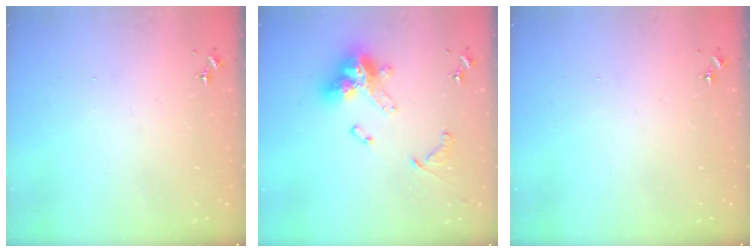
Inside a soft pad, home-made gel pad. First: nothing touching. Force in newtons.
{"total": 16.6, "press": 16.6, "slide": 1.5}
{"total": 0.0}